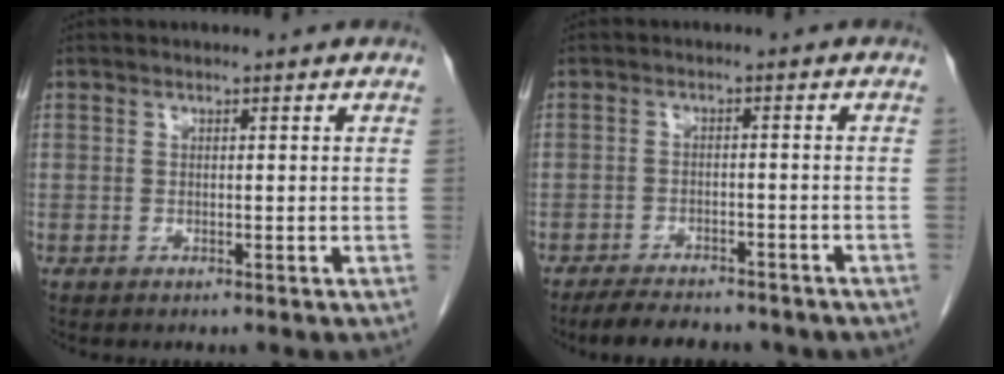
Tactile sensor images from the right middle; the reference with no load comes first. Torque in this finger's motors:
{"motor_torque": [0.15, -0.10, 0.04, 0.06]}